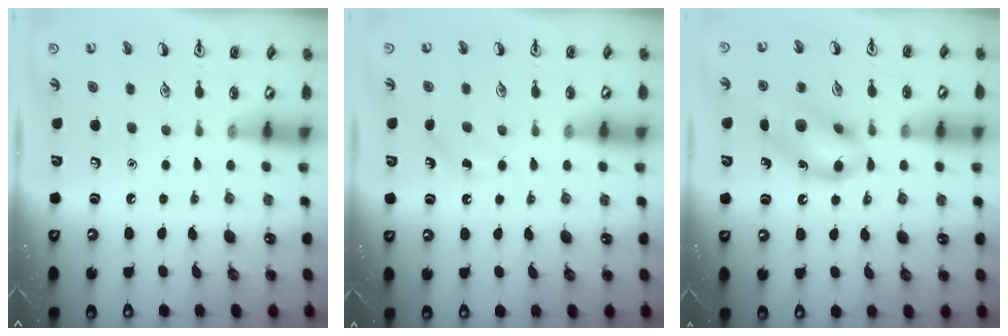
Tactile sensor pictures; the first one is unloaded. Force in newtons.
{"total": 2.8, "press": 2.6, "slide": 0.9}
{"total": 13.5, "press": 13.2, "slide": 2.9}